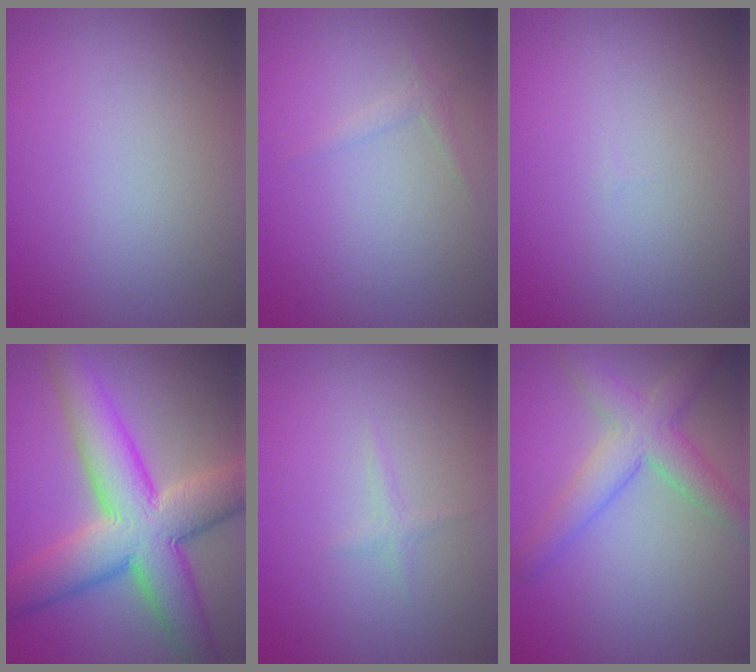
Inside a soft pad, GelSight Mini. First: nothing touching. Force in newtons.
{"total": 0.9, "press": 0.9, "slide": 0.1}
{"total": 0.0}
{"total": 11.0, "press": 11.0, "slide": 0.4}
{"total": 0.8, "press": 0.8, "slide": 0.1}
{"total": 4.6, "press": 4.6, "slide": 0.2}